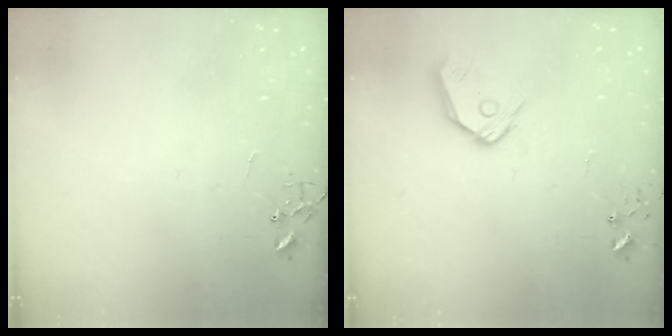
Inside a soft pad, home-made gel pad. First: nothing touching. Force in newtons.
{"total": 11.2, "press": 11.1, "slide": 1.3}